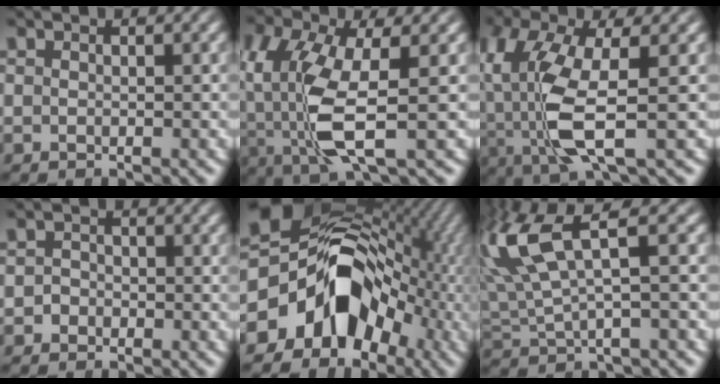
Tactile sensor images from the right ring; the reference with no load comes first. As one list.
[{"total": 7.2, "force": [-0.7, 3.3, 6.4], "torque": [-0.147, -0.031, 0.007]}, {"total": 8.0, "force": [-0.7, 3.7, 7.1], "torque": [-0.169, -0.028, 0.008]}, {"total": 1.3, "force": [-1.0, 0.9, -0.2], "torque": [0.009, -0.011, -0.017]}, {"total": 21.7, "force": [0.8, 16.3, 14.3], "torque": [-0.239, -0.019, 0.003]}, {"total": 8.1, "force": [2.6, 4.6, 6.2], "torque": [-0.144, -0.005, 0.046]}]